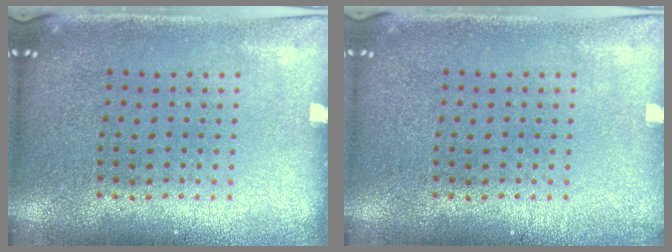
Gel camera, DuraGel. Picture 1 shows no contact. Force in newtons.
{"total": 0.5, "press": 0.5, "slide": 0.1}